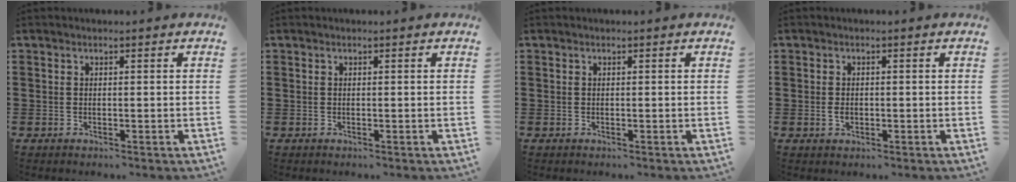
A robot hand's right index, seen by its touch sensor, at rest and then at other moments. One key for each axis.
{"total": 0.0}
{"total": 0.0}
{"total": 1.3, "fx": -0.2, "fy": 0.9, "fz": 0.9, "tx": -0.020, "ty": 0.004, "tz": -0.005}